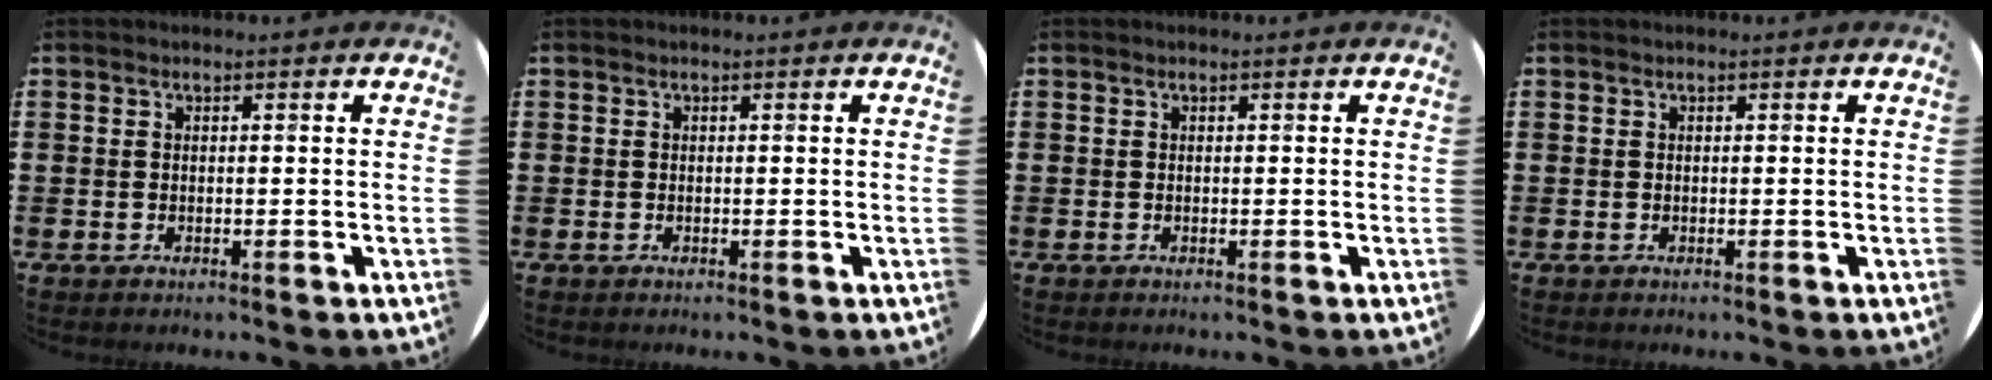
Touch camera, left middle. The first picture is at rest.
{"total": 0.0}
{"total": 0.0}
{"total": 0.0}